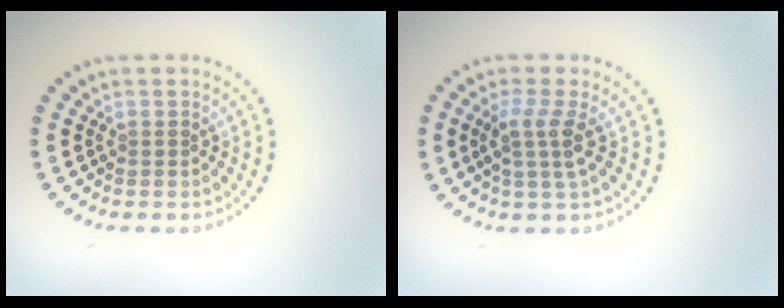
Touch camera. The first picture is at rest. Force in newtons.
{"total": 2.7, "press": 2.1, "slide": 1.7}